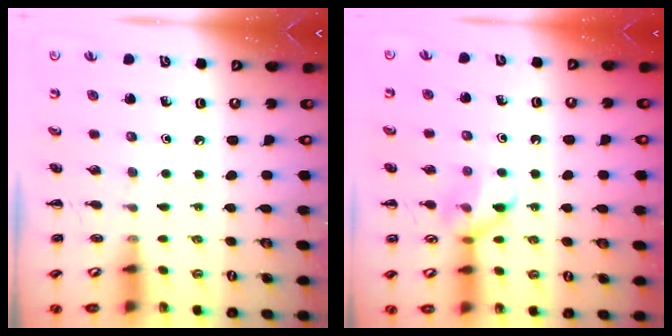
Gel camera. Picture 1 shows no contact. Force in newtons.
{"total": 9.9, "press": 9.9, "slide": 0.9}